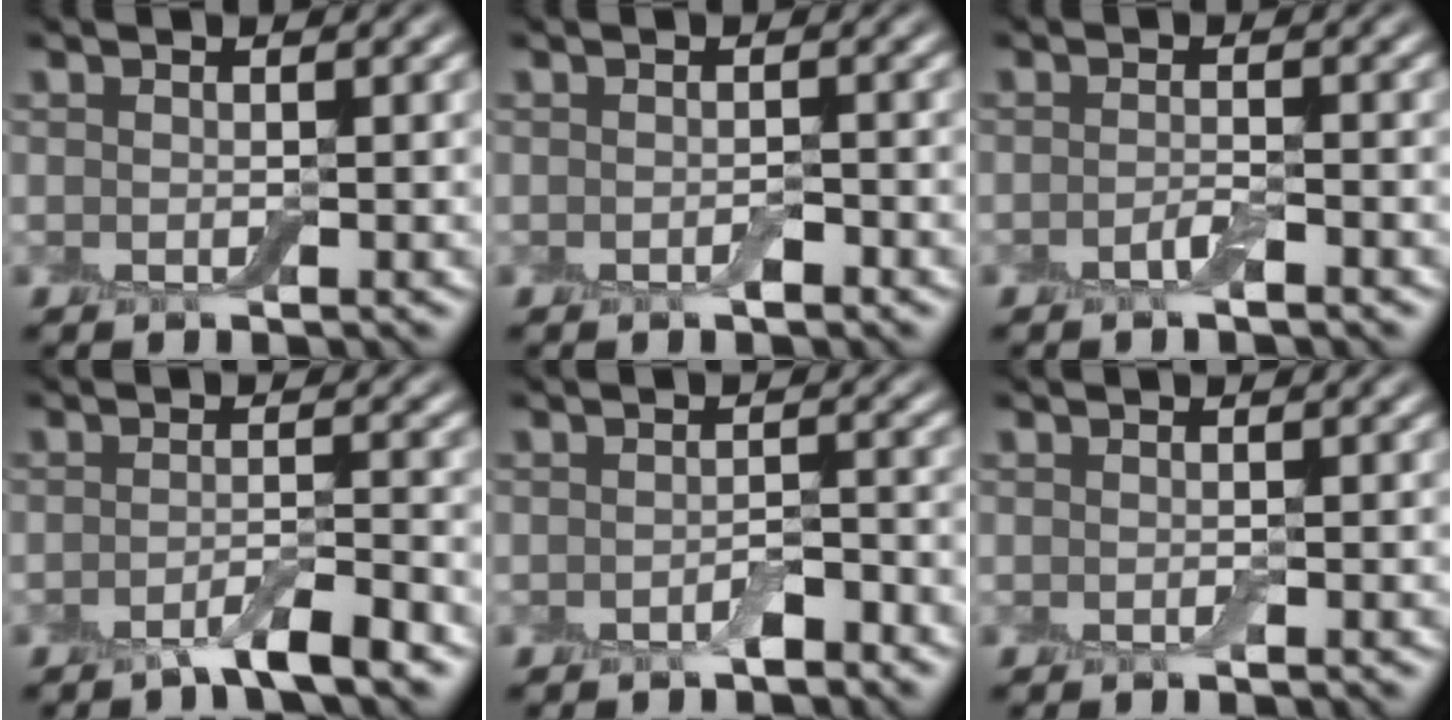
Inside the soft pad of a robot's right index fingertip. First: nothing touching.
{"total": 0.8, "force": [-0.4, 0.3, 0.6], "torque": [-0.010, 0.000, -0.006]}
{"total": 1.3, "force": [-0.8, 0.3, 1.0], "torque": [-0.020, 0.000, -0.017]}
{"total": 3.1, "force": [-2.1, 0.4, 2.2], "torque": [-0.034, 0.003, -0.045]}
{"total": 1.7, "force": [-1.0, 0.7, 1.2], "torque": [-0.021, 0.002, -0.019]}
{"total": 0.0}